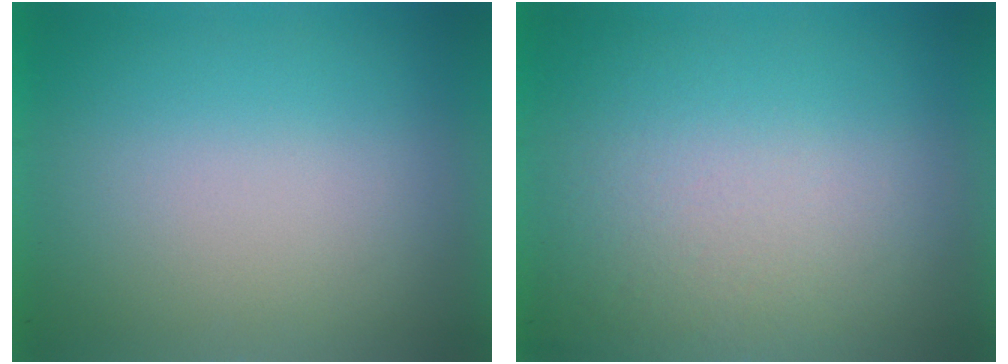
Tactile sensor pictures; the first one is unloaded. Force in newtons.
{"total": 2.7}